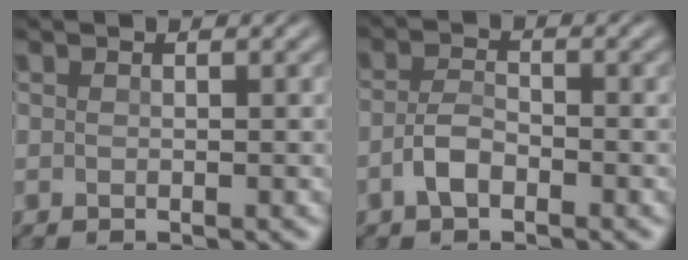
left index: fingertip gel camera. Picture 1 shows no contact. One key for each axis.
{"total": 2.6, "fx": -1.2, "fy": 1.3, "fz": 1.9, "tx": -0.040, "ty": 0.004, "tz": -0.030}